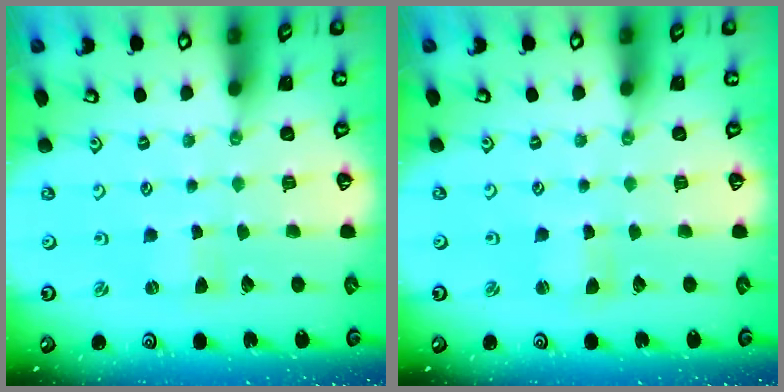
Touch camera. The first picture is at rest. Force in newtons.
{"total": 1.6, "press": 1.5, "slide": 0.3}